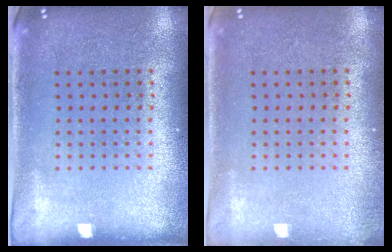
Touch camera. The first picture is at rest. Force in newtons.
{"total": 0.6, "press": 0.6, "slide": 0.1}